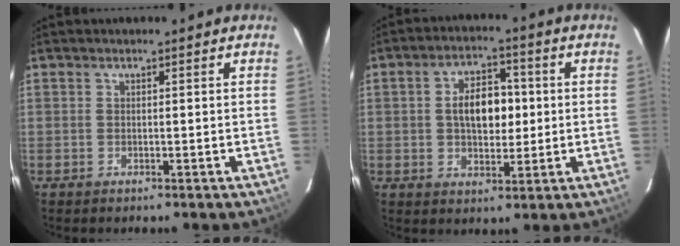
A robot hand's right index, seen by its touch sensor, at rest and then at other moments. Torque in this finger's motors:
{"motor_torque": [1.23, -0.06, 0.63, 0.13]}